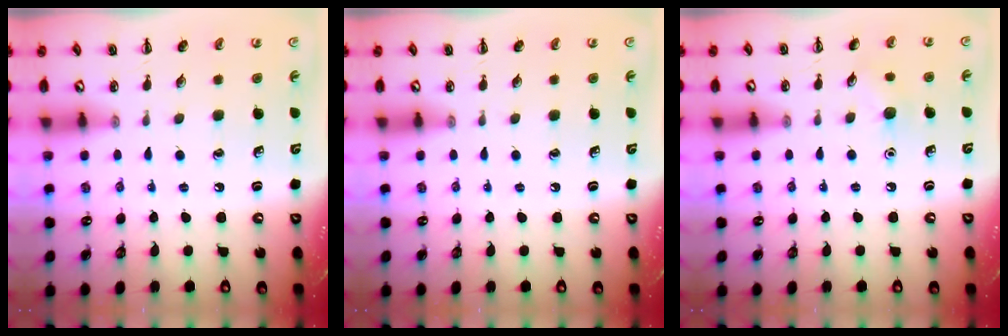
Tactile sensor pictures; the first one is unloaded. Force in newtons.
{"total": 0.0}
{"total": 5.5, "press": 5.4, "slide": 1.3}